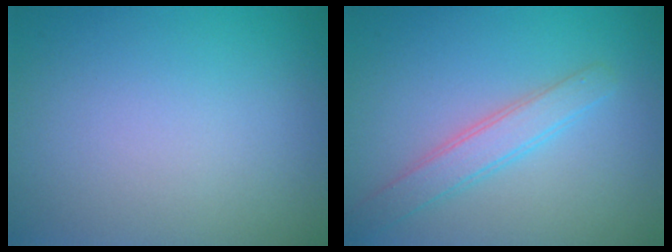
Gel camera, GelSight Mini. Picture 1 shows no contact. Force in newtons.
{"total": 2.8, "press": 2.8, "slide": 0.1}